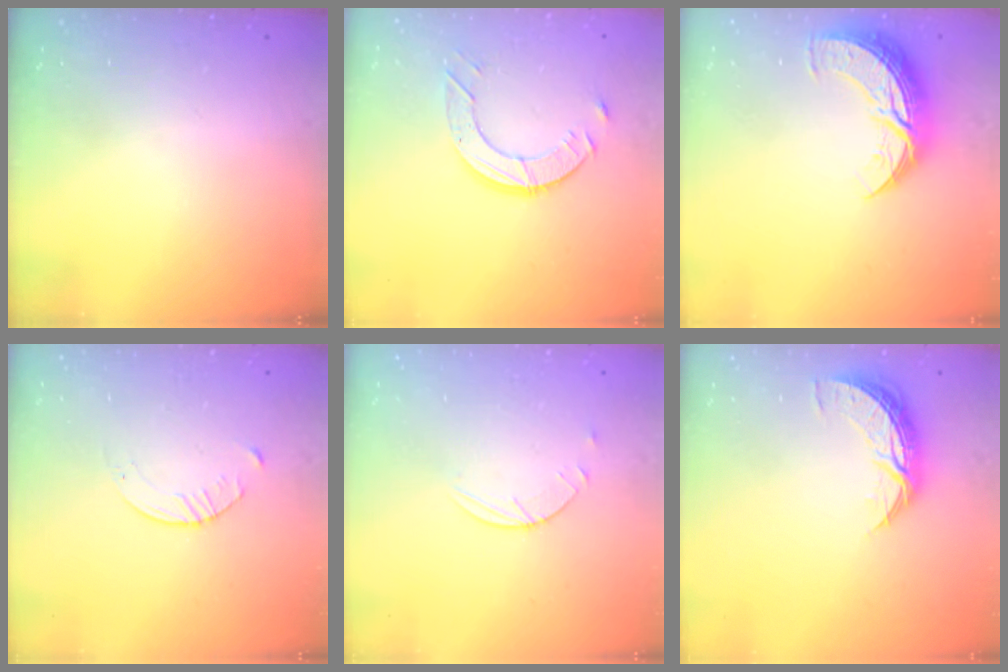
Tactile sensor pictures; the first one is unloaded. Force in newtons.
{"total": 8.4, "press": 8.4, "slide": 0.5}
{"total": 12.7, "press": 12.6, "slide": 0.6}
{"total": 3.1, "press": 3.0, "slide": 0.4}
{"total": 2.9, "press": 2.8, "slide": 0.3}
{"total": 8.2, "press": 8.2, "slide": 0.4}